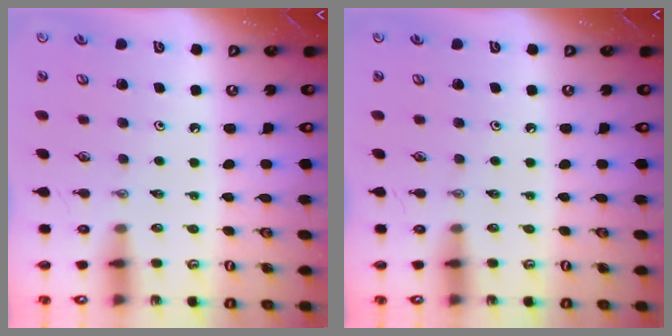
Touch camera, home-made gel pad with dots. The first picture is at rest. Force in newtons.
{"total": 0.0}